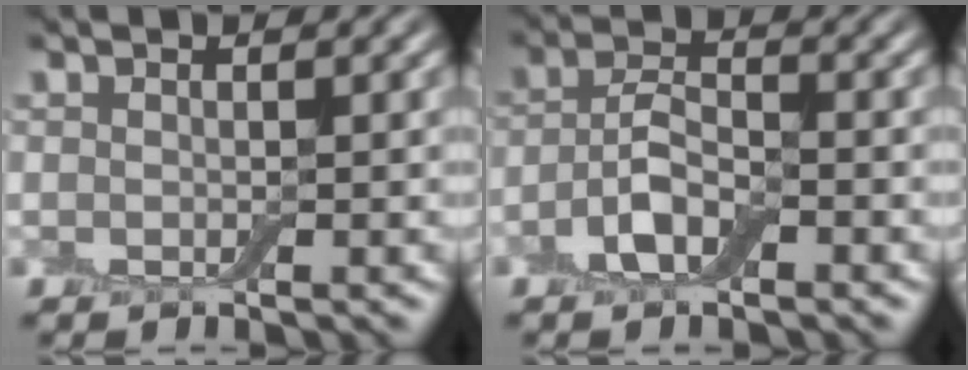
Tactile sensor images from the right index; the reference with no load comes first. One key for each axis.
{"total": 3.6, "fx": -1.6, "fy": 1.7, "fz": 2.8, "tx": -0.058, "ty": 0.003, "tz": -0.038}